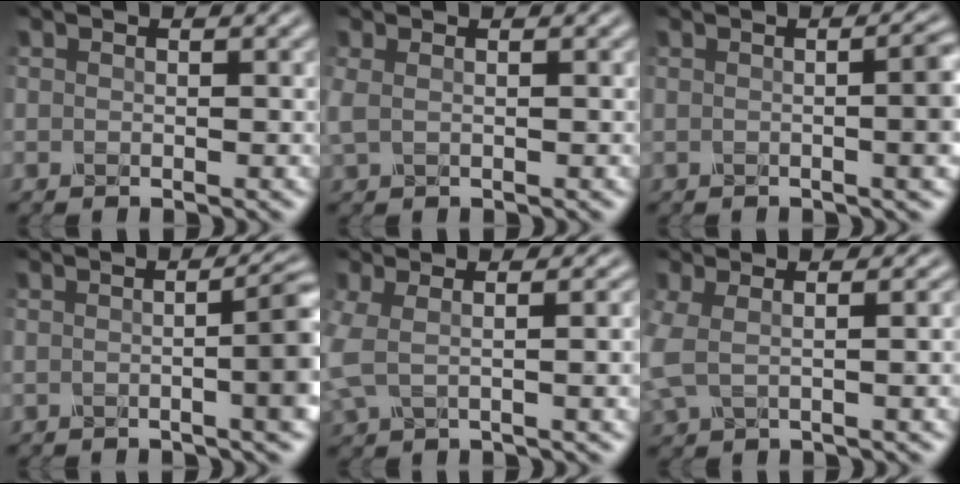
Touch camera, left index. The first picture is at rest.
{"total": 1.1, "force": [0.4, 0.4, 0.9], "torque": [-0.022, 0.004, 0.008]}
{"total": 5.5, "force": [0.0, 1.8, 5.2], "torque": [-0.042, 0.012, -0.003]}
{"total": 6.8, "force": [-0.1, 1.9, 6.5], "torque": [-0.058, 0.006, -0.001]}
{"total": 7.5, "force": [-0.2, 3.6, 6.6], "torque": [-0.116, -0.009, 0.003]}
{"total": 6.4, "force": [-0.2, 3.0, 5.6], "torque": [-0.101, -0.004, 0.000]}